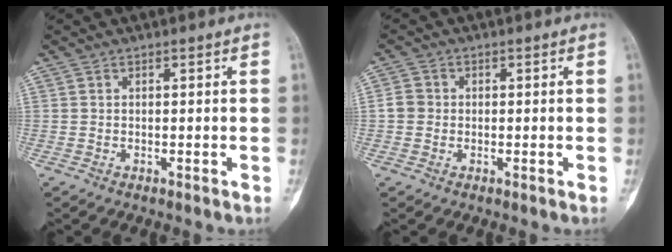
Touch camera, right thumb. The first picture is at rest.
{"total": 2.6, "force": [-0.2, 2.4, 1.0], "torque": [-0.008, 0.007, -0.010]}